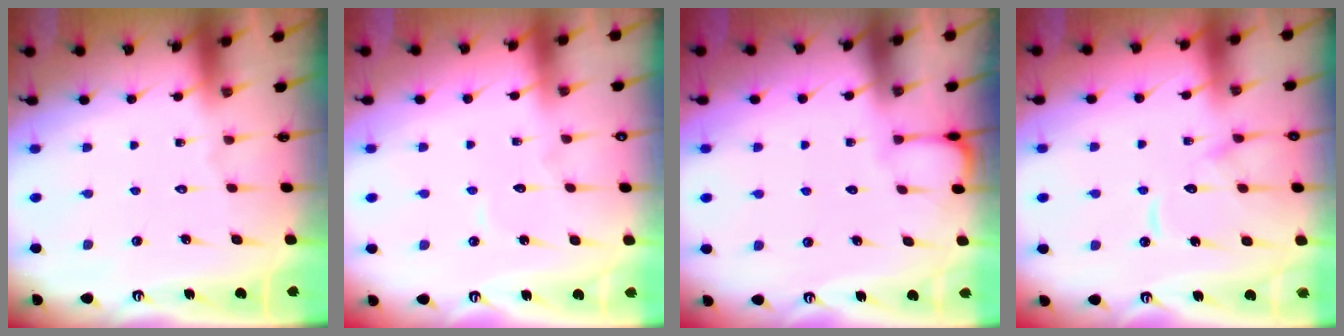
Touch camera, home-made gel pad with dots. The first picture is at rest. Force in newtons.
{"total": 3.8, "press": 3.8, "slide": 0.1}
{"total": 0.8, "press": 0.8, "slide": 0.0}
{"total": 11.6, "press": 11.5, "slide": 1.1}